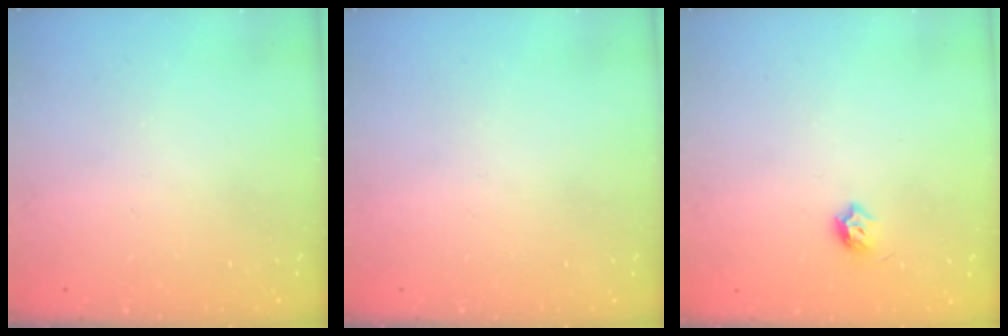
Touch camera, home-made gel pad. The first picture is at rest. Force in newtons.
{"total": 0.0}
{"total": 5.5, "press": 5.4, "slide": 0.9}